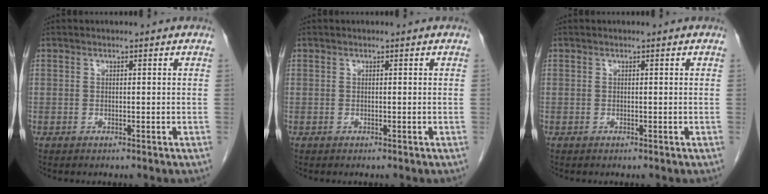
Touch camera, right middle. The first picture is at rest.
{"total": 0.0}
{"total": 0.0}